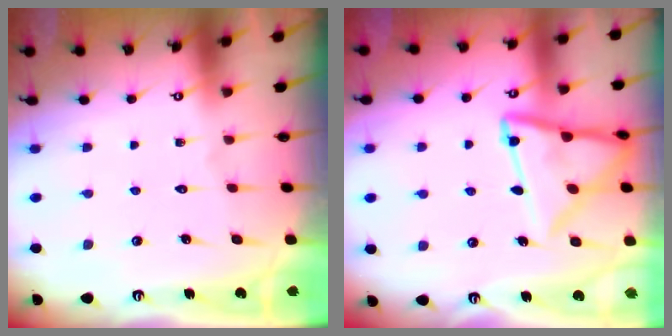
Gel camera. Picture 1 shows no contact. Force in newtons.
{"total": 15.9, "press": 15.8, "slide": 1.5}